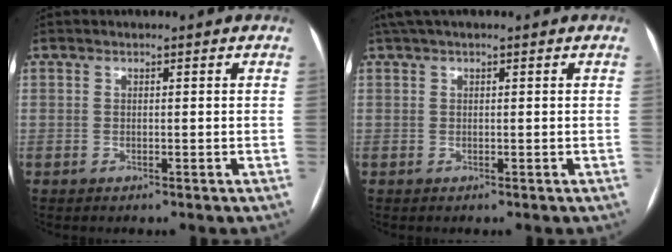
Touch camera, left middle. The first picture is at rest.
{"total": 3.5, "force": [2.6, 0.4, 2.3], "torque": [-0.042, 0.042, 0.048]}